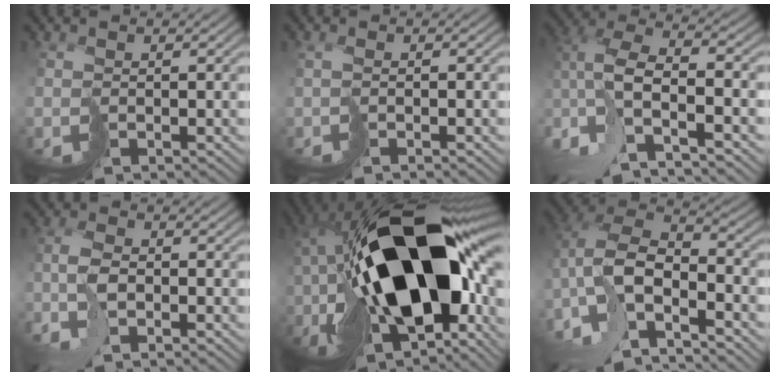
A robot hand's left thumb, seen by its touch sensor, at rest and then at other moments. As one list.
[{"total": 1.1, "force": [-0.7, -0.3, 0.8], "torque": [-0.019, 0.002, -0.014]}, {"total": 11.4, "force": [-5.6, 3.8, 9.1], "torque": [-0.216, -0.001, -0.100]}, {"total": 3.8, "force": [-2.1, 1.2, 2.9], "torque": [-0.058, 0.006, -0.054]}, {"total": 22.3, "force": [0.6, 12.5, 18.4], "torque": [-0.397, -0.037, 0.030]}, {"total": 12.2, "force": [-6.5, 5.2, 8.9], "torque": [-0.199, -0.007, -0.129]}]